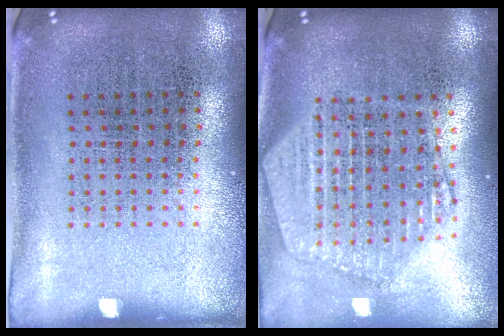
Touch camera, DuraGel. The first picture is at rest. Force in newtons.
{"total": 2.4, "press": 2.1, "slide": 1.2}